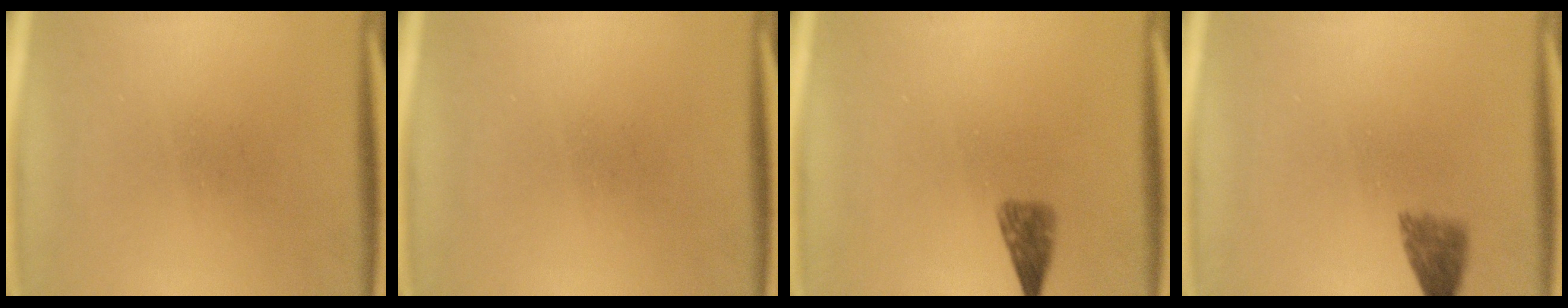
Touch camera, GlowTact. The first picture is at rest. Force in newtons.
{"total": 0.0}
{"total": 2.5}
{"total": 3.0}